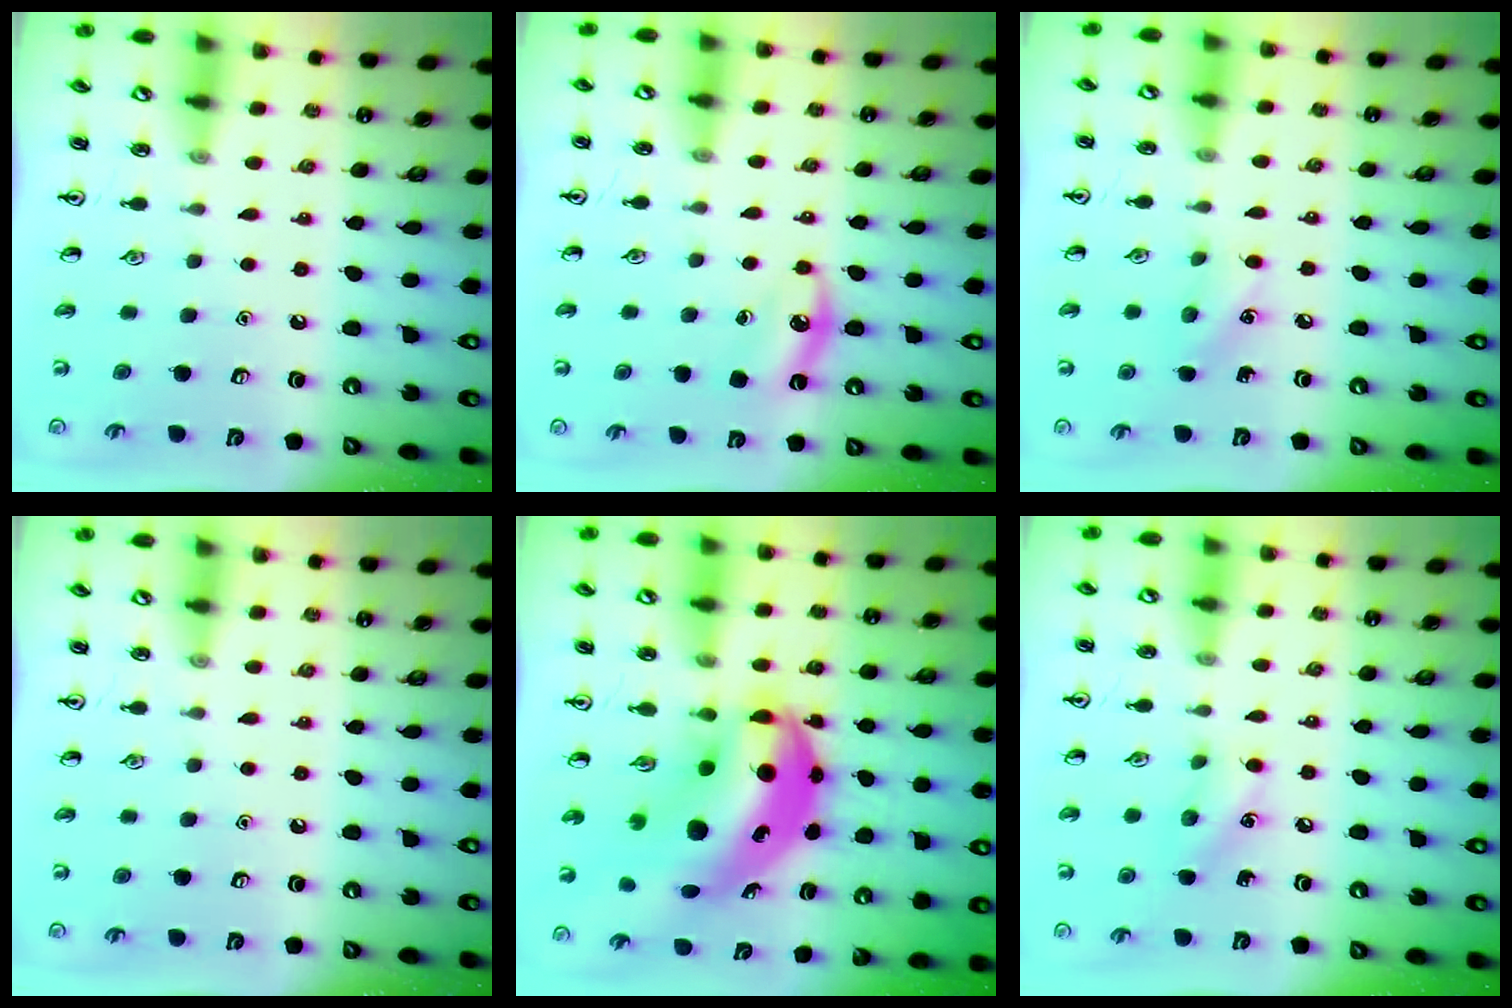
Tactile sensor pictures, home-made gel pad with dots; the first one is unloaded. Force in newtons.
{"total": 6.0, "press": 5.6, "slide": 2.0}
{"total": 6.0, "press": 5.8, "slide": 1.7}
{"total": 0.0}
{"total": 12.5, "press": 12.0, "slide": 3.3}
{"total": 7.3, "press": 7.2, "slide": 1.3}